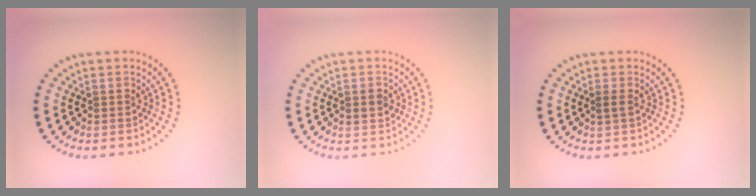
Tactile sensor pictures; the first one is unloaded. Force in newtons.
{"total": 0.9, "press": 0.9, "slide": 0.0}
{"total": 0.7, "press": 0.6, "slide": 0.2}